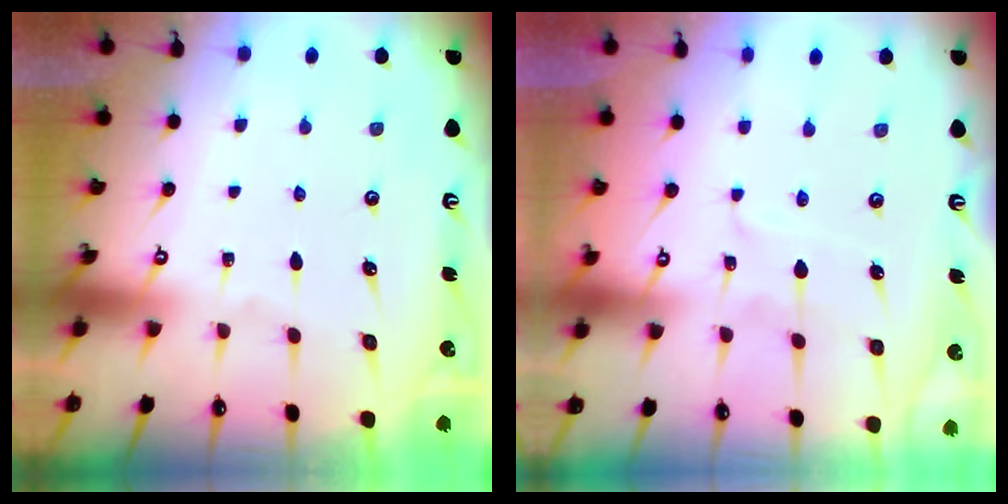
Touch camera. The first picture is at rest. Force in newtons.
{"total": 2.5, "press": 2.5, "slide": 0.3}